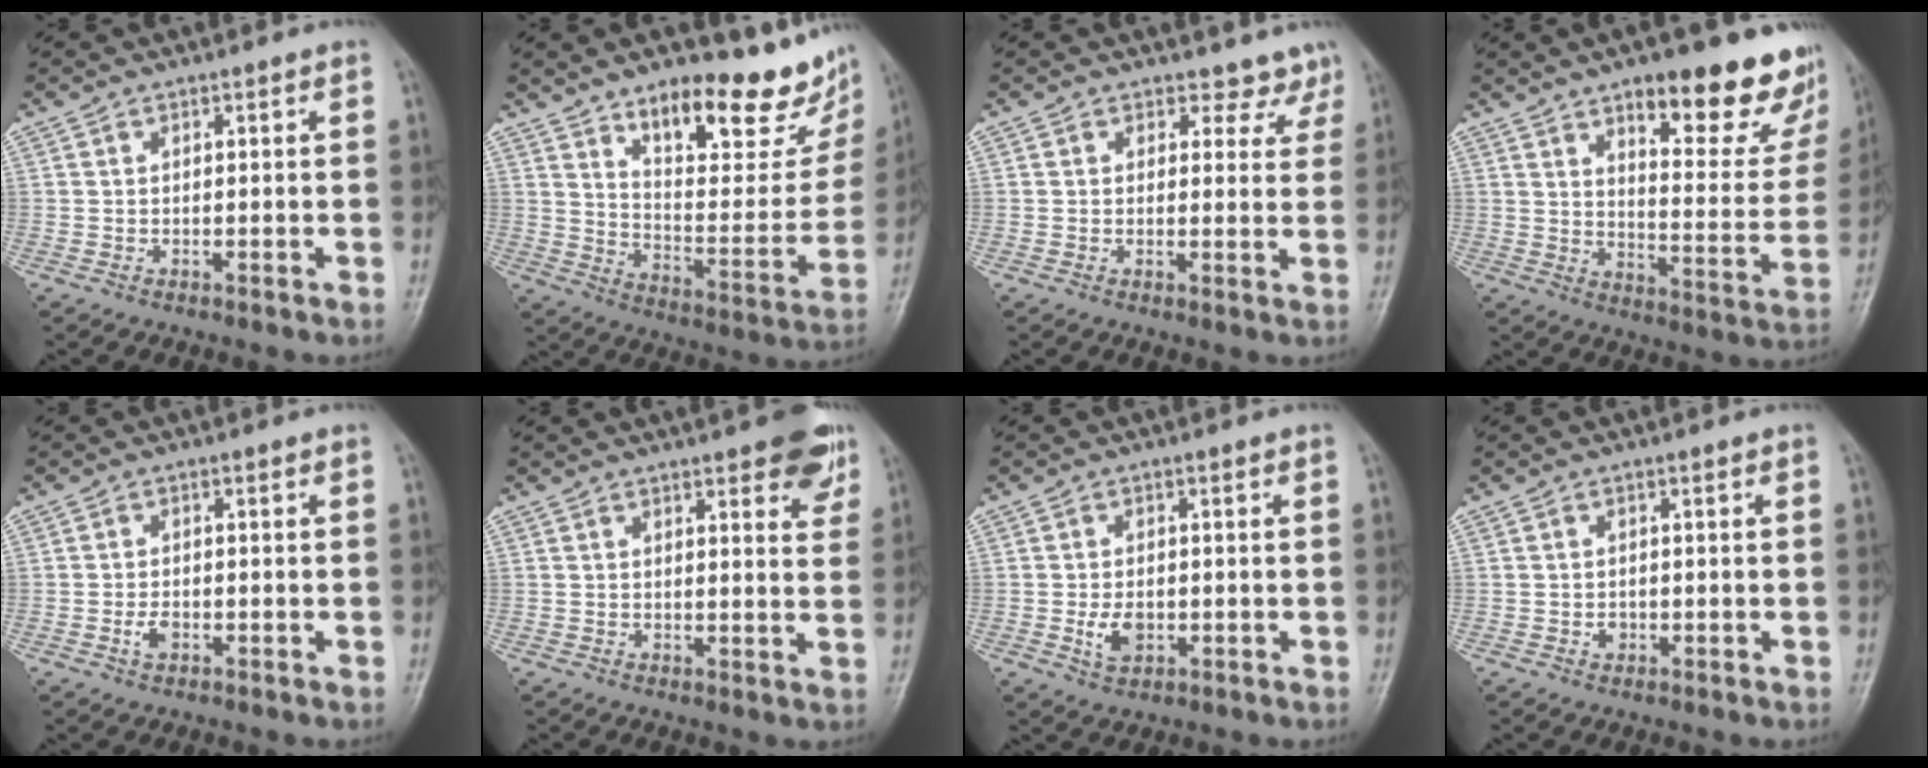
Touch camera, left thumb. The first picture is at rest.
{"total": 22.5, "force": [15.2, 8.3, 14.4], "torque": [-0.143, -0.091, 0.230]}
{"total": 4.3, "force": [3.5, 2.4, 0.0], "torque": [0.030, -0.025, 0.027]}
{"total": 21.5, "force": [13.5, 7.3, 15.0], "torque": [-0.143, -0.076, 0.188]}
{"total": 2.1, "force": [-0.7, 1.3, 1.5], "torque": [-0.027, 0.002, -0.013]}
{"total": 9.1, "force": [5.8, 2.9, 6.3], "torque": [-0.051, -0.023, 0.068]}
{"total": 3.9, "force": [-0.7, 2.6, 2.9], "torque": [-0.048, -0.003, -0.007]}
{"total": 1.2, "force": [-0.3, 1.0, 0.6], "torque": [-0.004, 0.002, -0.002]}